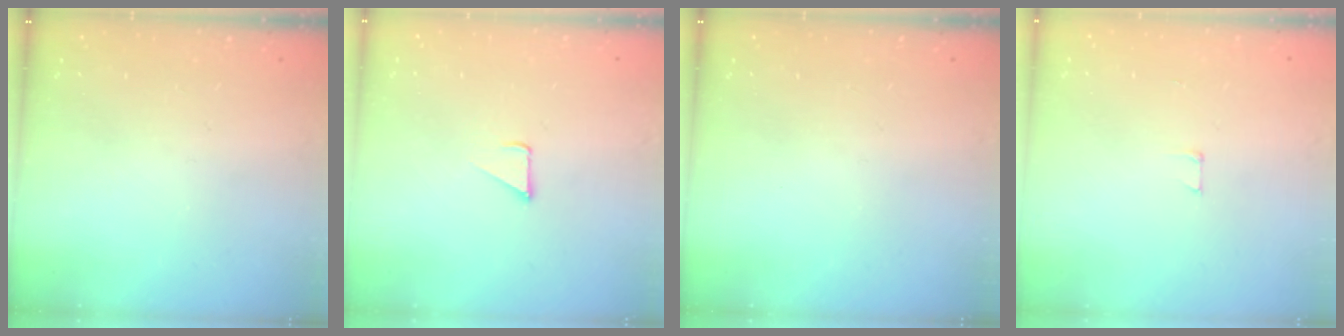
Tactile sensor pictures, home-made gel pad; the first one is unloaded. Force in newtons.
{"total": 2.4, "press": 2.4, "slide": 0.2}
{"total": 0.0}
{"total": 2.9, "press": 2.9, "slide": 0.2}